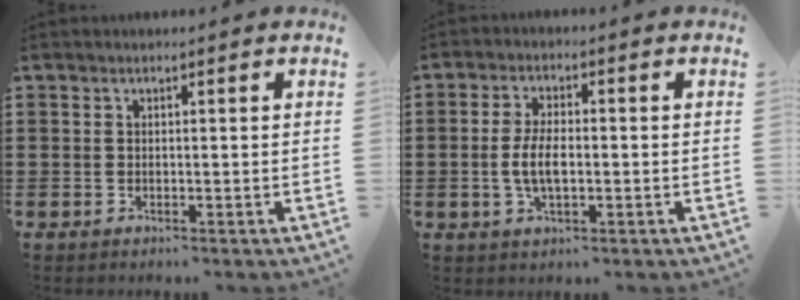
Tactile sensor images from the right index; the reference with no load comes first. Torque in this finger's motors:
{"motor_torque": [1.46, 0.68, 0.62, 0.21]}